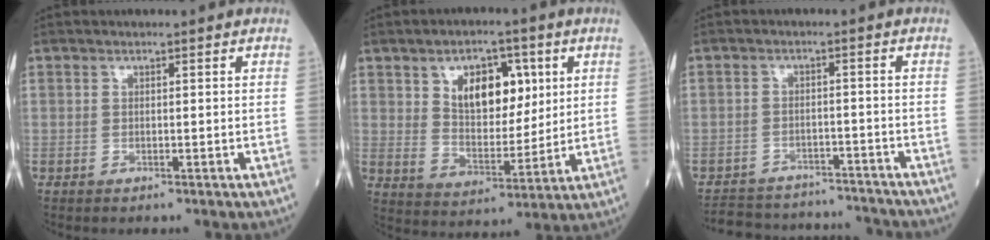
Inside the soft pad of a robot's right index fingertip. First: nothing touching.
{"total": 10.1, "force": [3.8, 5.4, 7.7], "torque": [-0.123, 0.010, 0.069]}
{"total": 13.7, "force": [-13.0, 3.5, 2.4], "torque": [-0.044, 0.019, -0.174]}